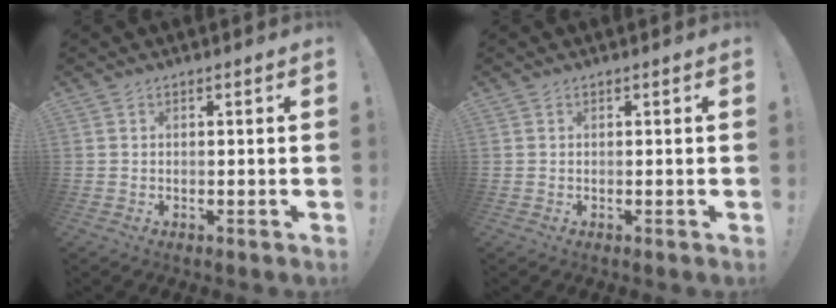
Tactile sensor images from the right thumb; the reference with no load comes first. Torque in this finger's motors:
{"motor_torque": [0.01, -0.08, -0.06, 0.06, 0.01]}